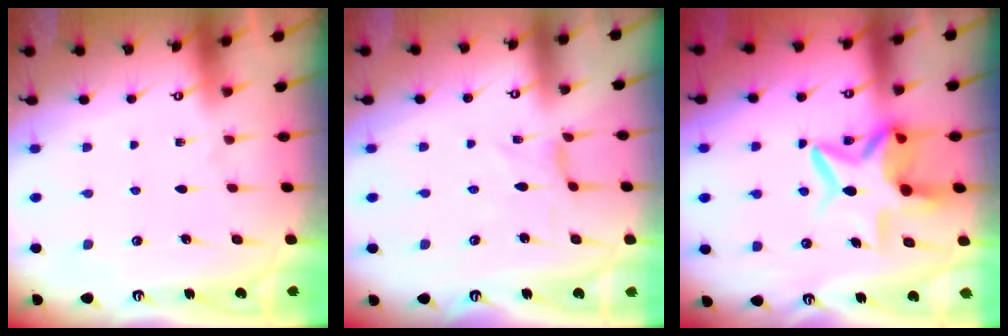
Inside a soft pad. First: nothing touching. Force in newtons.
{"total": 0.0}
{"total": 10.9, "press": 10.8, "slide": 1.3}